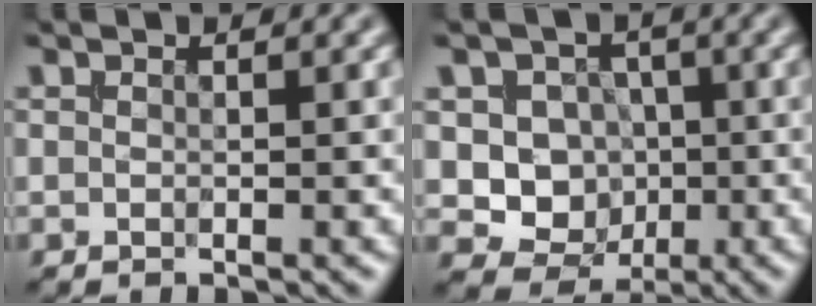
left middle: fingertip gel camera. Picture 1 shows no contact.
{"total": 6.2, "force": [-0.2, 5.8, 2.3], "torque": [-0.014, 0.007, -0.022]}